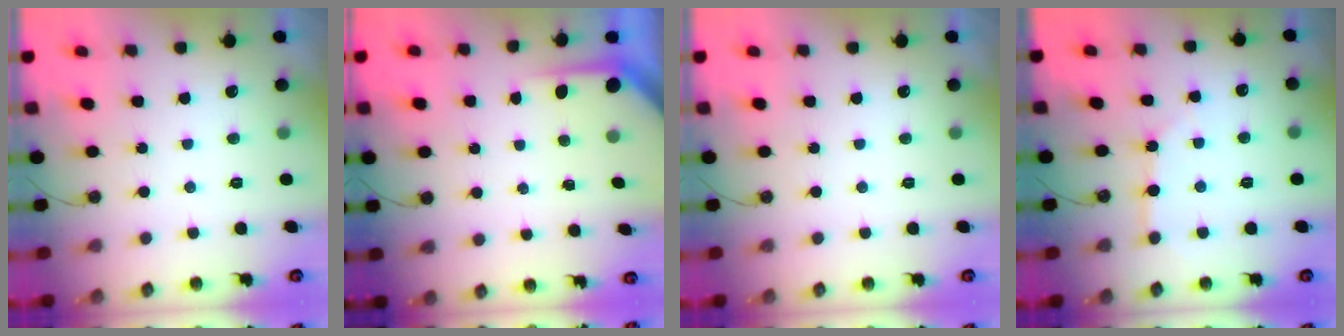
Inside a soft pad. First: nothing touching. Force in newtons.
{"total": 4.4, "press": 4.4, "slide": 0.1}
{"total": 0.0}
{"total": 2.6, "press": 2.6, "slide": 0.3}